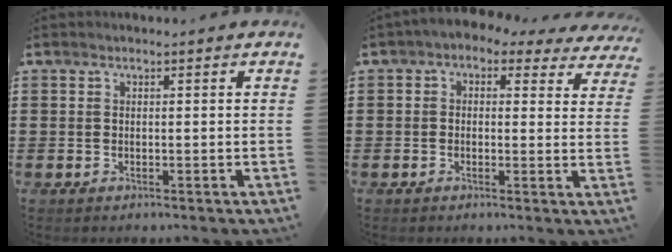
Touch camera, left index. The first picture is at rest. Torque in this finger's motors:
{"motor_torque": [2.14, 0.00, 0.56, -0.03]}